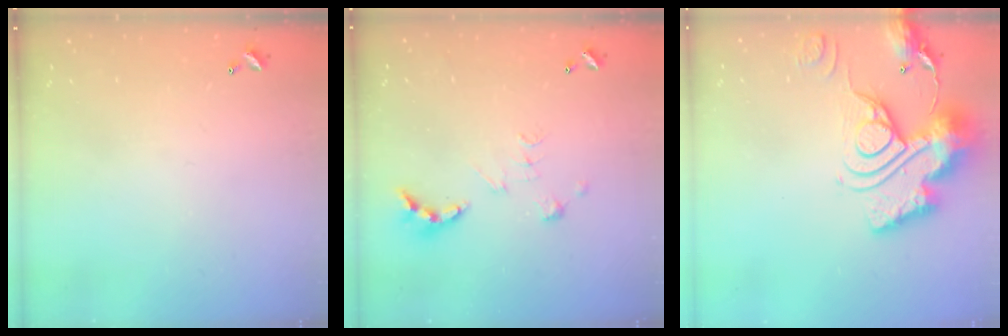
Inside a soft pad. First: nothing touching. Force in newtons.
{"total": 4.7, "press": 4.7, "slide": 0.4}
{"total": 21.4, "press": 21.3, "slide": 2.0}